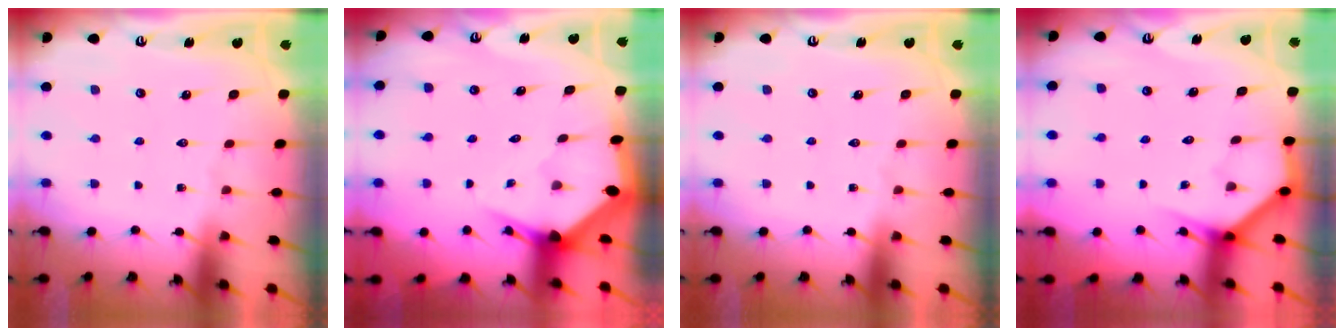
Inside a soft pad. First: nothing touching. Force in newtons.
{"total": 3.6, "press": 3.6, "slide": 0.3}
{"total": 0.0}
{"total": 3.7, "press": 3.7, "slide": 0.4}